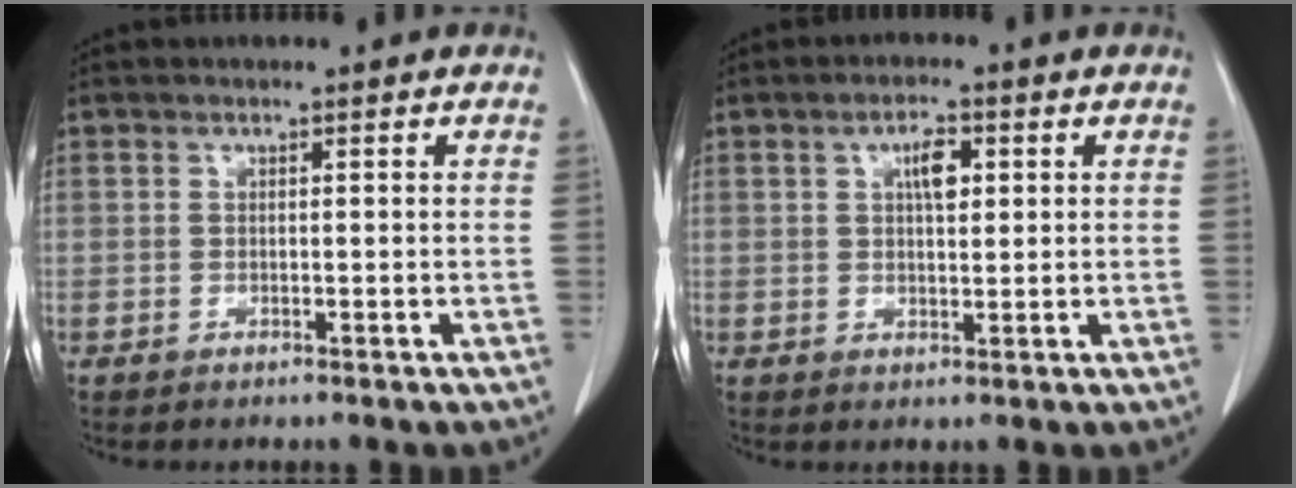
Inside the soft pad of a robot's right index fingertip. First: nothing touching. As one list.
[{"total": 3.7, "force": [1.2, 1.4, 3.3], "torque": [-0.056, 0.003, 0.019]}]